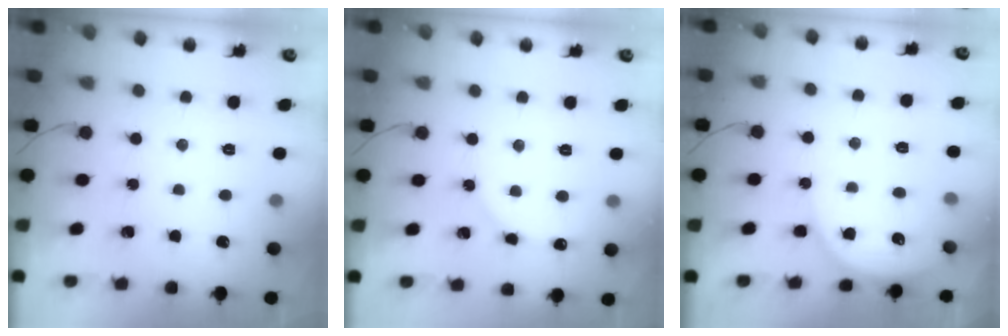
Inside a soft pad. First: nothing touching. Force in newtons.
{"total": 5.2, "press": 4.7, "slide": 2.2}
{"total": 7.0, "press": 7.0, "slide": 0.3}